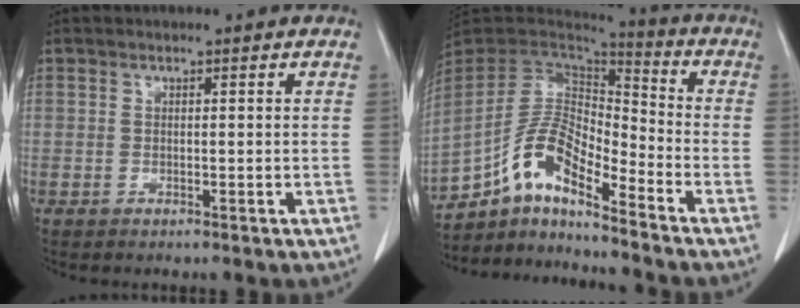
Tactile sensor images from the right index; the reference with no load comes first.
{"total": 12.6, "force": [-8.5, 3.4, 8.7], "torque": [-0.173, 0.029, -0.156]}